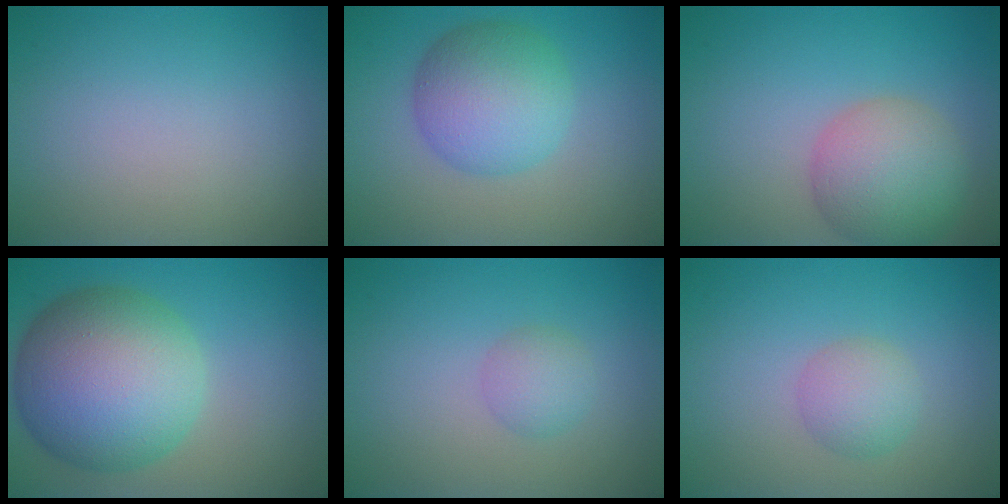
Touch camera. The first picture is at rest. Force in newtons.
{"total": 6.2, "press": 6.2, "slide": 0.0}
{"total": 6.0, "press": 6.0, "slide": 0.4}
{"total": 12.5, "press": 12.4, "slide": 0.4}
{"total": 1.9, "press": 1.9, "slide": 0.0}
{"total": 2.5, "press": 2.5, "slide": 0.1}